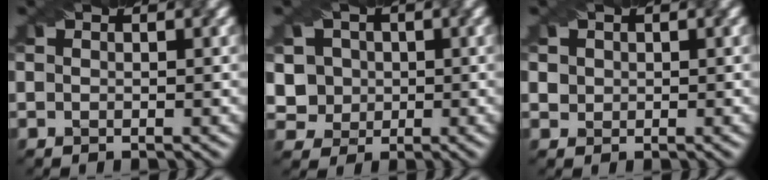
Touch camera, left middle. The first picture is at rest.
{"total": 4.5, "force": [0.9, 4.1, 1.6], "torque": [-0.025, 0.009, 0.013]}
{"total": 2.2, "force": [1.0, 1.7, 0.8], "torque": [-0.020, 0.013, 0.019]}